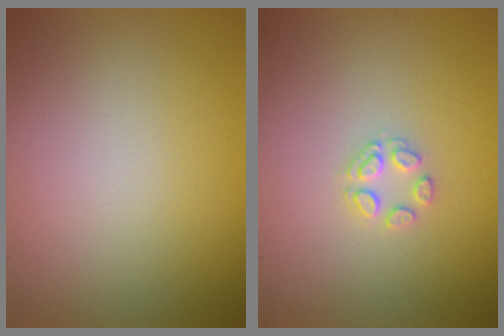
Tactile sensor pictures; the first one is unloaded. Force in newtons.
{"total": 1.7, "press": 1.6, "slide": 0.2}